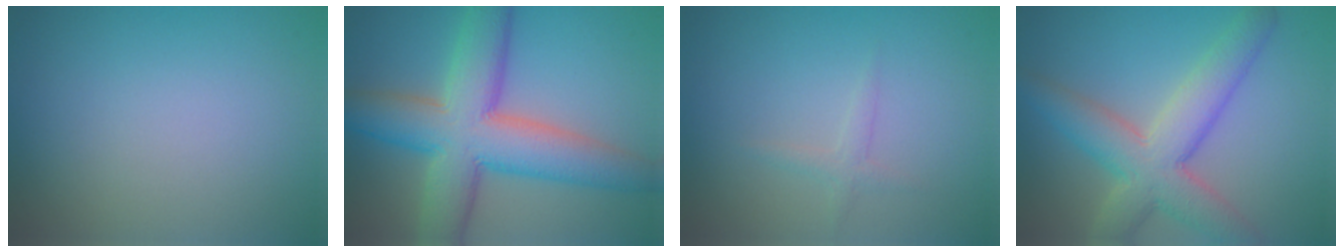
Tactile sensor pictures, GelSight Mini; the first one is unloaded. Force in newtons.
{"total": 10.8, "press": 10.8, "slide": 0.6}
{"total": 1.1, "press": 1.1, "slide": 0.0}
{"total": 7.0, "press": 7.0, "slide": 0.6}